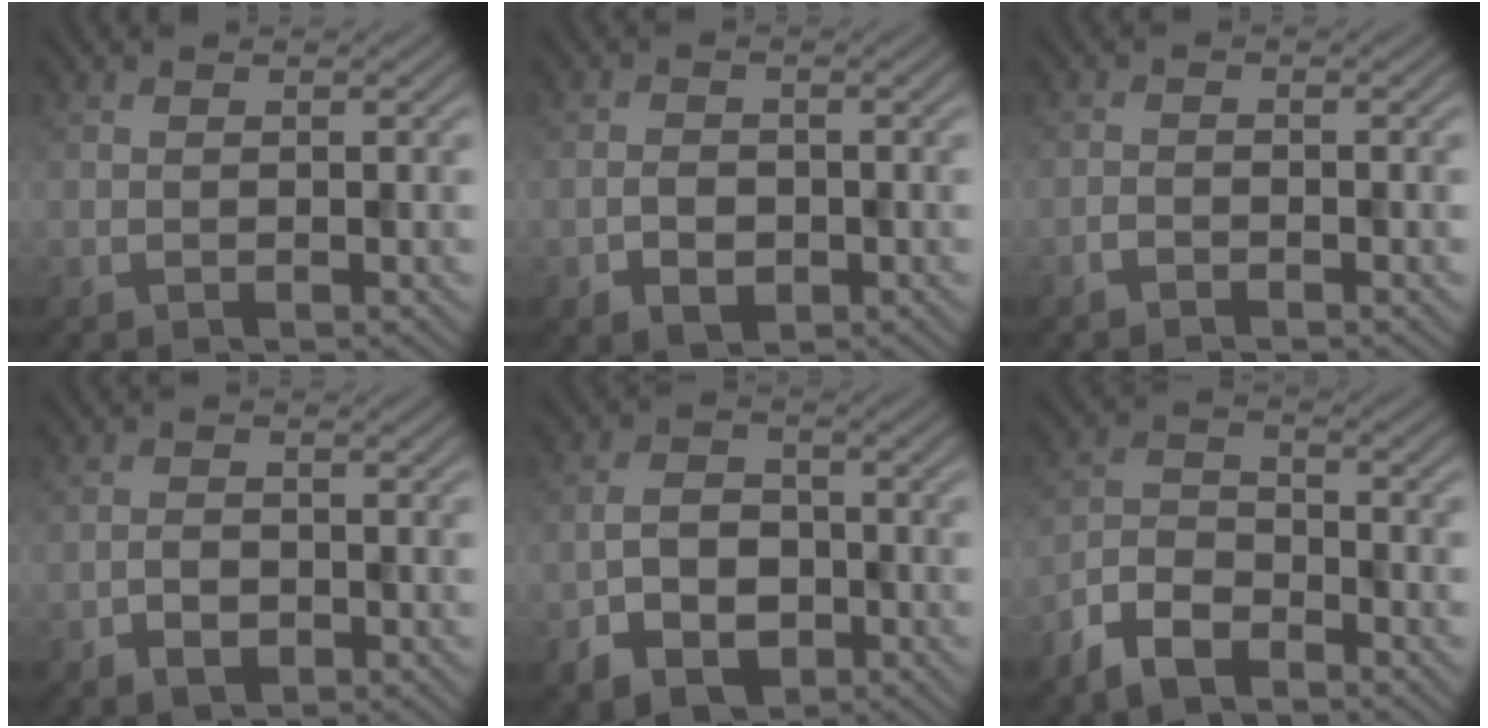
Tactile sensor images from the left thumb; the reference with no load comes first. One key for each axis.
{"total": 2.7, "fx": -1.1, "fy": 1.9, "fz": 1.6, "tx": -0.029, "ty": -0.004, "tz": -0.021}
{"total": 1.1, "fx": -1.0, "fy": 0.4, "fz": 0.5, "tx": -0.009, "ty": 0.001, "tz": -0.022}
{"total": 2.3, "fx": -1.2, "fy": 1.5, "fz": 1.3, "tx": -0.023, "ty": 0.000, "tz": -0.024}
{"total": 6.2, "fx": -2.8, "fy": 4.3, "fz": 3.5, "tx": -0.071, "ty": -0.007, "tz": -0.056}
{"total": 6.5, "fx": -4.8, "fy": 2.9, "fz": 3.3, "tx": -0.070, "ty": -0.003, "tz": -0.113}